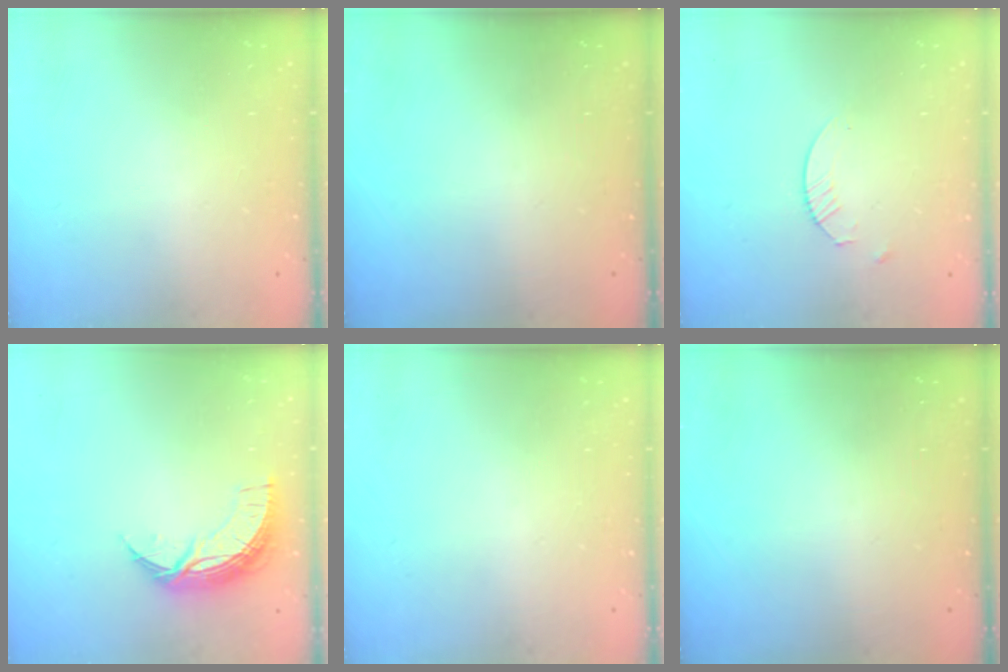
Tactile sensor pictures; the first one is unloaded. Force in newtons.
{"total": 0.0}
{"total": 2.4, "press": 2.4, "slide": 0.3}
{"total": 10.0, "press": 10.0, "slide": 0.5}
{"total": 0.0}
{"total": 0.0}